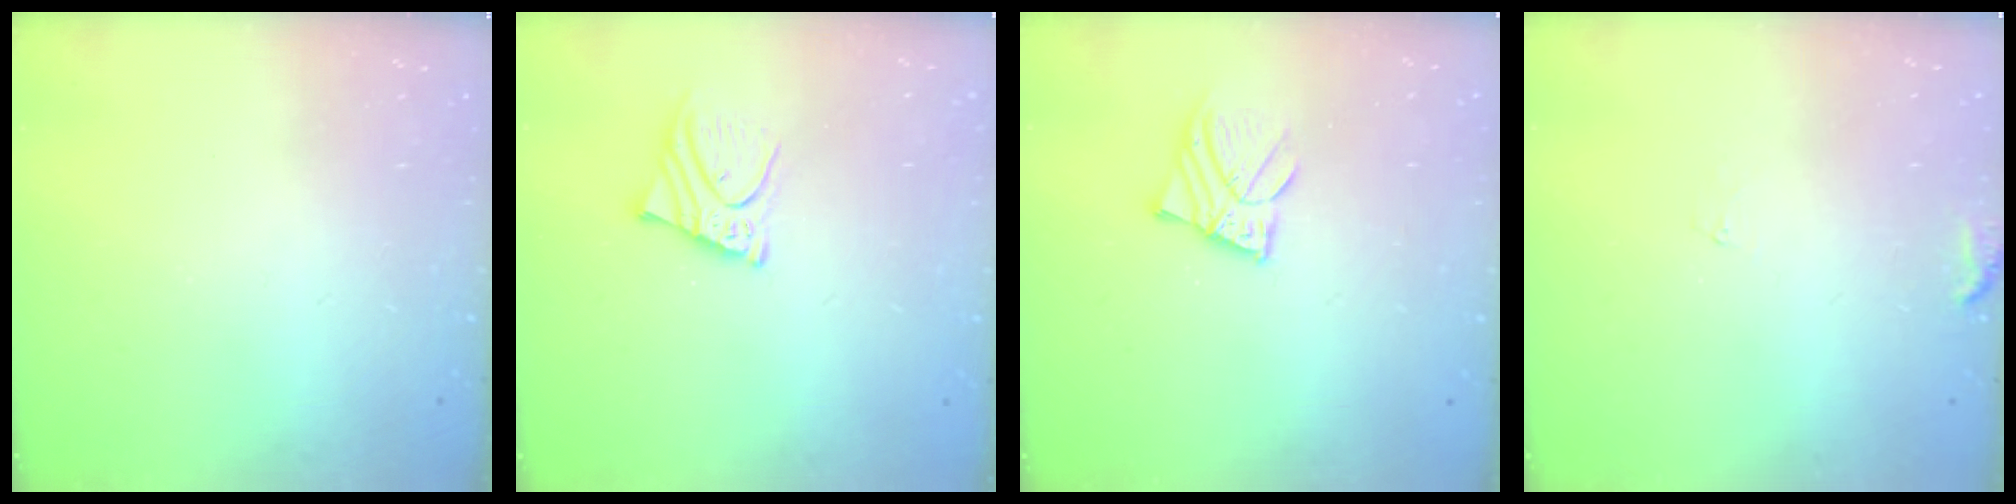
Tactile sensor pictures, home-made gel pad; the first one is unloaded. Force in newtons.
{"total": 6.7, "press": 6.7, "slide": 0.7}
{"total": 5.2, "press": 5.2, "slide": 0.6}
{"total": 7.3, "press": 7.3, "slide": 0.7}